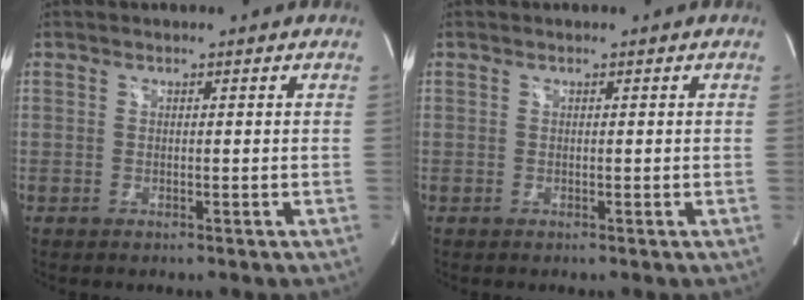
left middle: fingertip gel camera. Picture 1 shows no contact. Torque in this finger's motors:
{"motor_torque": [0.71, 0.00, -0.18, -0.07]}